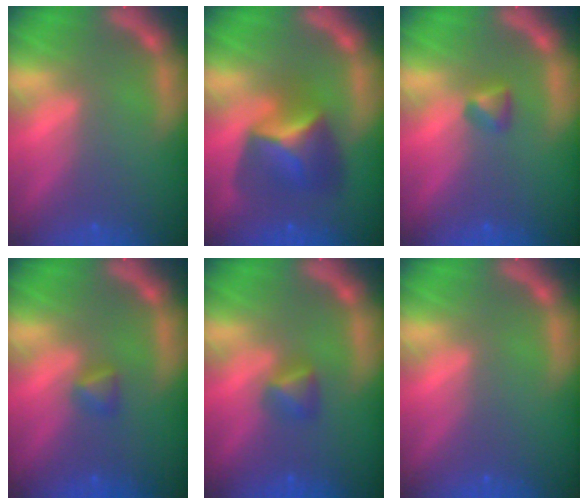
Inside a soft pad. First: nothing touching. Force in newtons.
{"total": 5.9}
{"total": 1.4}
{"total": 1.4}
{"total": 1.9}
{"total": 0.0}